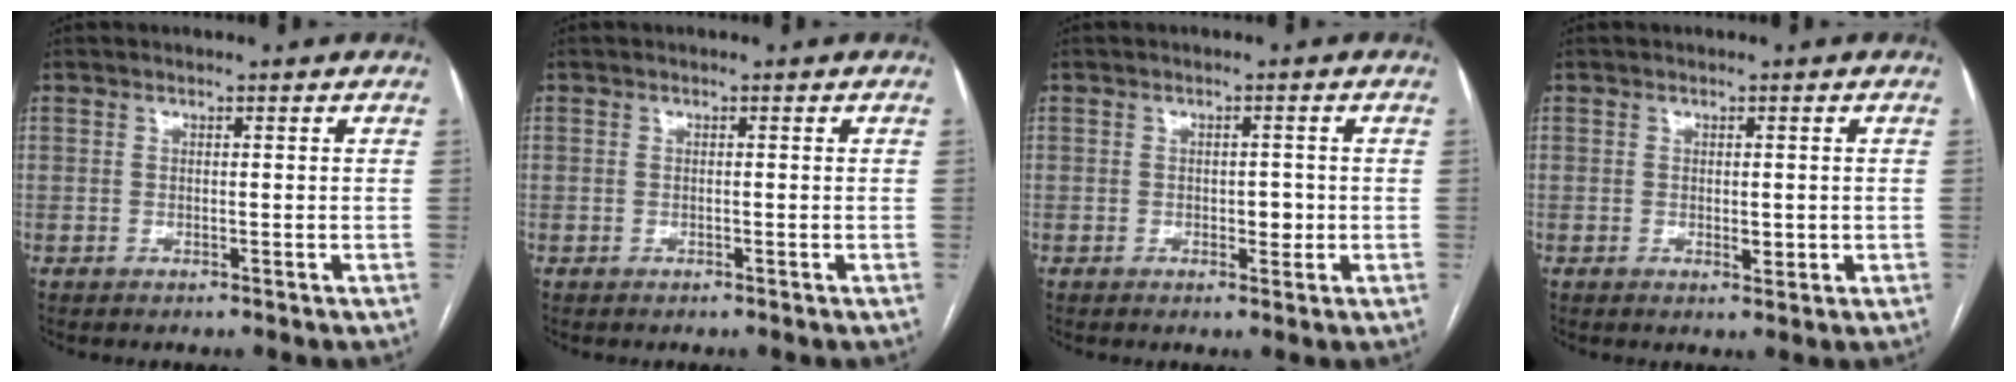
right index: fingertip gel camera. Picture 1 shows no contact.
{"total": 0.0}
{"total": 2.2, "force": [-0.3, 1.2, 1.8], "torque": [-0.023, 0.001, -0.001]}
{"total": 1.9, "force": [-0.1, 0.9, 1.7], "torque": [-0.024, -0.003, 0.002]}